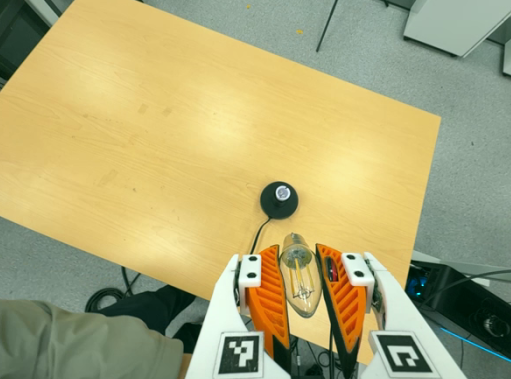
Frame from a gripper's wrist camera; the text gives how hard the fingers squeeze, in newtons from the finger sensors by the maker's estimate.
{"total": 18.6, "left": 20.2, "right": 17.0}